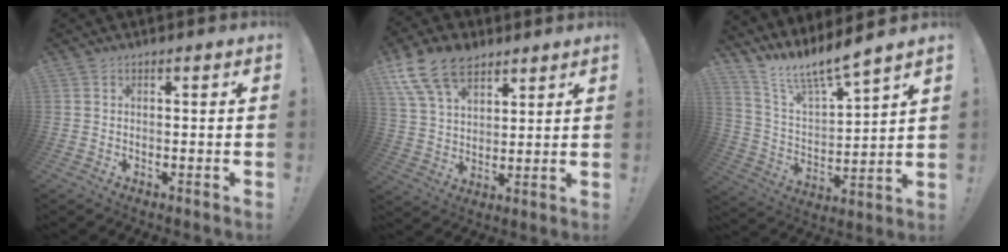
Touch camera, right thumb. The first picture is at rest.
{"total": 15.1, "force": [9.3, 8.9, 7.8], "torque": [-0.142, -0.043, 0.176]}
{"total": 10.5, "force": [9.7, 0.4, 4.2], "torque": [-0.090, -0.088, 0.167]}